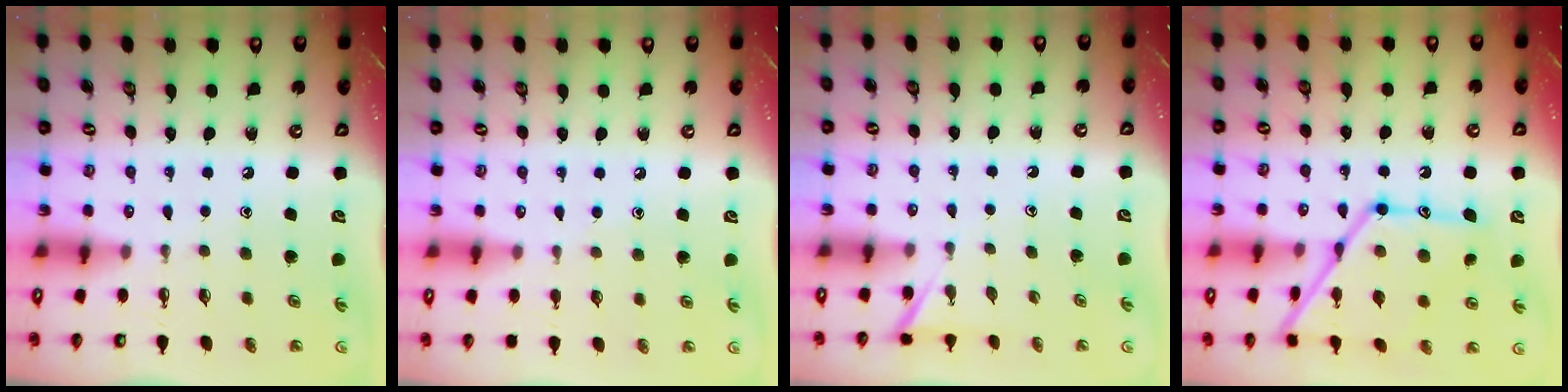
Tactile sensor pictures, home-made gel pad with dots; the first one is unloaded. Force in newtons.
{"total": 4.6, "press": 4.6, "slide": 0.5}
{"total": 2.7, "press": 2.7, "slide": 0.3}
{"total": 18.2, "press": 18.1, "slide": 1.1}